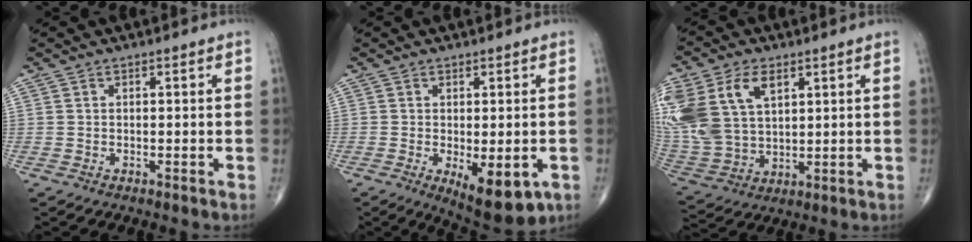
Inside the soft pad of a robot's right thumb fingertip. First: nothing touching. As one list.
[{"total": 10.2, "force": [-3.3, 4.1, 8.7], "torque": [-0.111, -0.017, -0.039]}, {"total": 21.8, "force": [8.0, 14.2, 14.5], "torque": [-0.348, 0.013, 0.166]}]